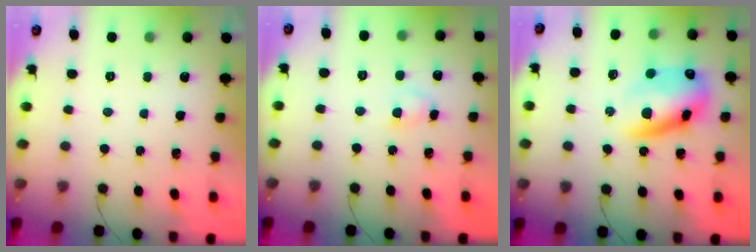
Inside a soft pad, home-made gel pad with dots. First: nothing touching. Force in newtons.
{"total": 2.7, "press": 2.5, "slide": 1.0}
{"total": 14.0, "press": 13.5, "slide": 3.8}